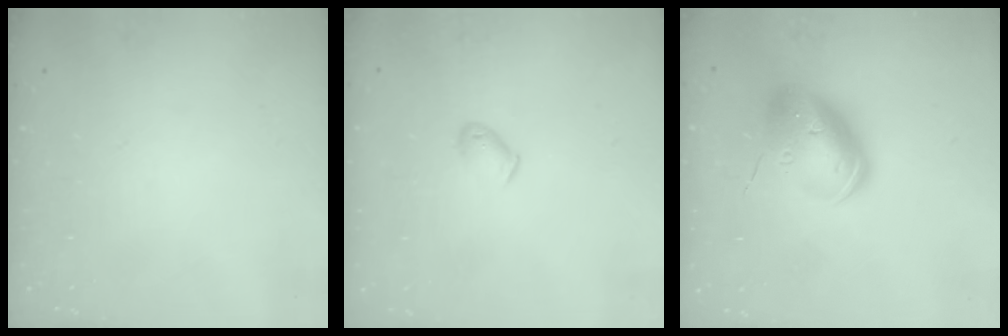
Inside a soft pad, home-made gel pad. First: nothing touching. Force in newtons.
{"total": 3.7, "press": 3.6, "slide": 0.6}
{"total": 14.3, "press": 14.1, "slide": 2.4}